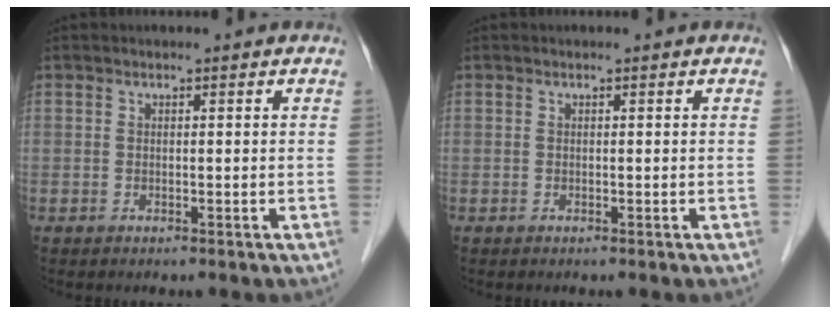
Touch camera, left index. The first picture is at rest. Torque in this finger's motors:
{"motor_torque": [-0.01, 0.01, 0.00, 0.00]}